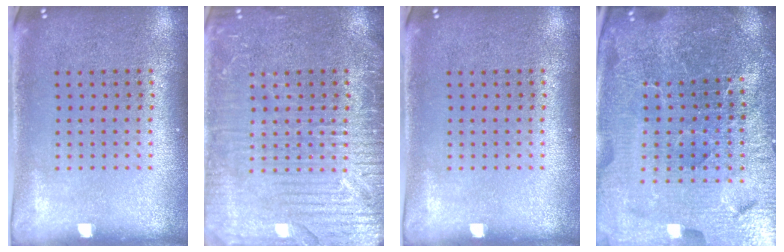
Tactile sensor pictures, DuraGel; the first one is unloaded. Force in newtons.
{"total": 6.2, "press": 6.1, "slide": 0.8}
{"total": 0.0}
{"total": 6.3, "press": 5.6, "slide": 2.9}